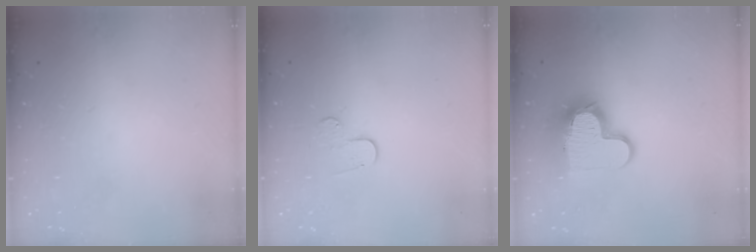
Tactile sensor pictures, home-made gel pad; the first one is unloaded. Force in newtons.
{"total": 4.5, "press": 4.5, "slide": 0.4}
{"total": 13.0, "press": 13.0, "slide": 1.2}